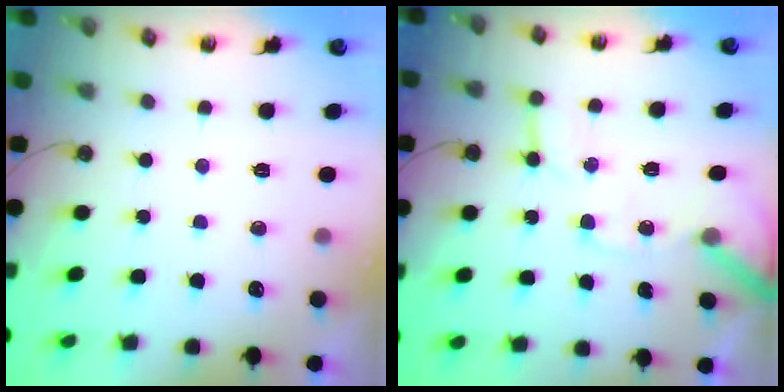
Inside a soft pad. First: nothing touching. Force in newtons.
{"total": 11.7, "press": 11.6, "slide": 1.5}